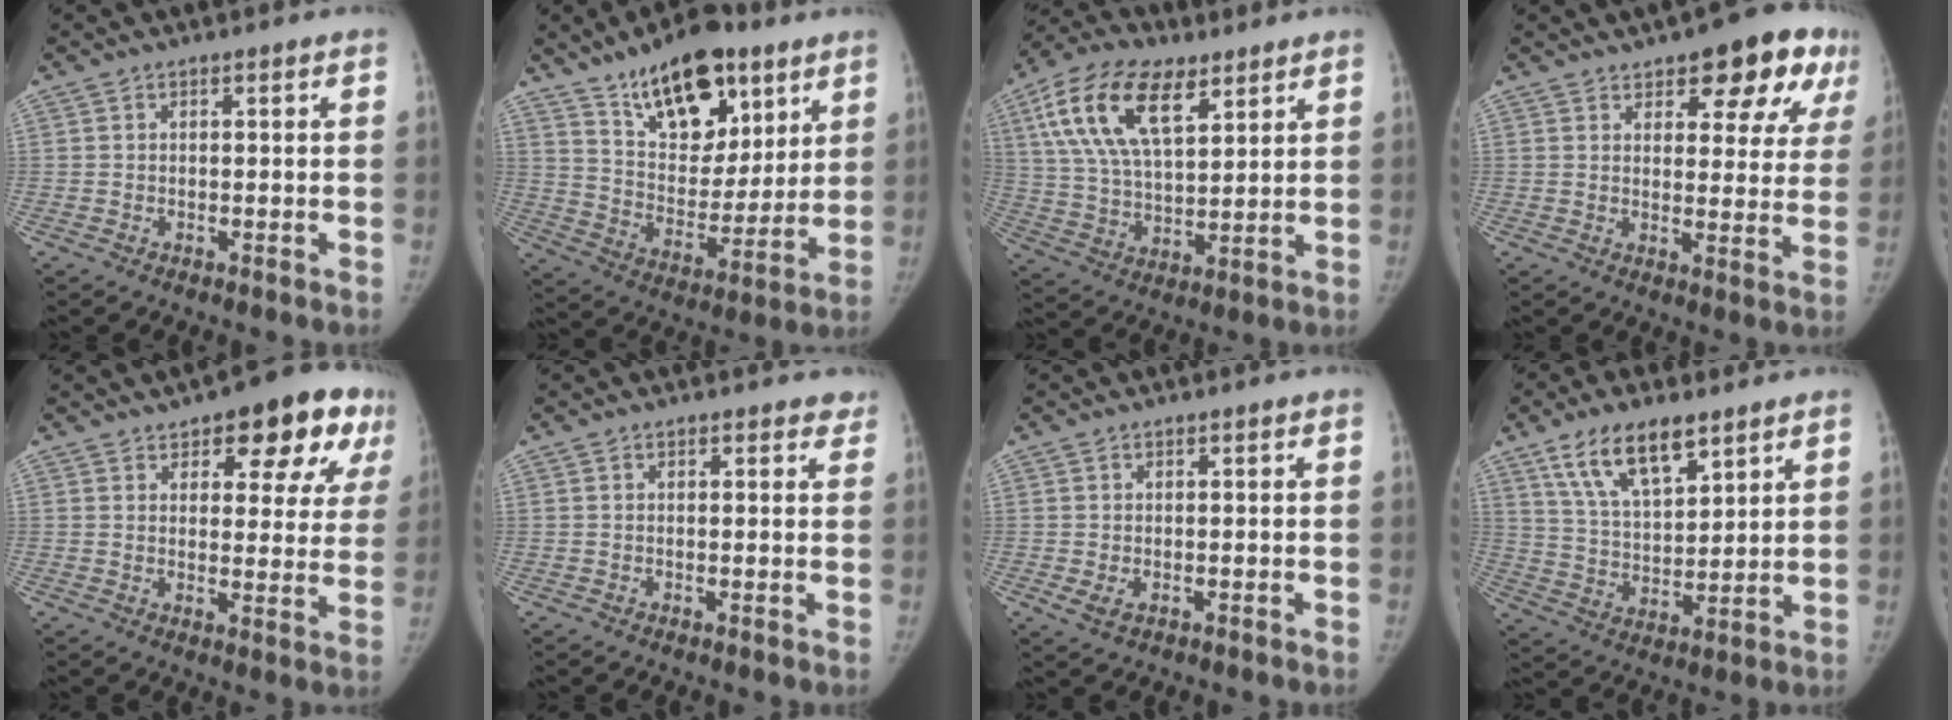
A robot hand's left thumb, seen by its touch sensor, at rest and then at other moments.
{"total": 20.6, "force": [12.8, 10.3, 12.5], "torque": [-0.150, -0.065, 0.219]}
{"total": 18.2, "force": [8.6, 9.1, 13.2], "torque": [-0.231, -0.017, 0.158]}
{"total": 14.4, "force": [8.0, 6.0, 10.3], "torque": [-0.087, -0.027, 0.099]}
{"total": 15.3, "force": [8.3, 6.6, 11.1], "torque": [-0.097, -0.024, 0.103]}
{"total": 2.5, "force": [2.1, 1.1, 0.9], "torque": [0.014, -0.004, 0.016]}
{"total": 2.0, "force": [0.1, 1.2, 1.6], "torque": [-0.030, -0.006, 0.009]}
{"total": 13.3, "force": [8.3, 5.6, 8.7], "torque": [-0.131, -0.037, 0.160]}